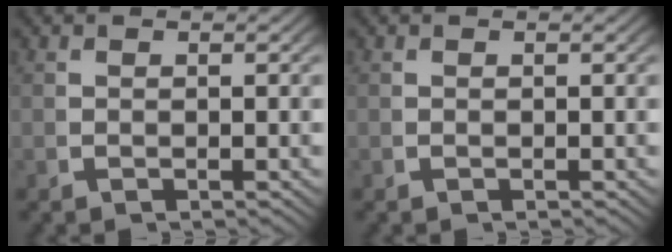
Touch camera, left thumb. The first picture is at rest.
{"total": 0.0}